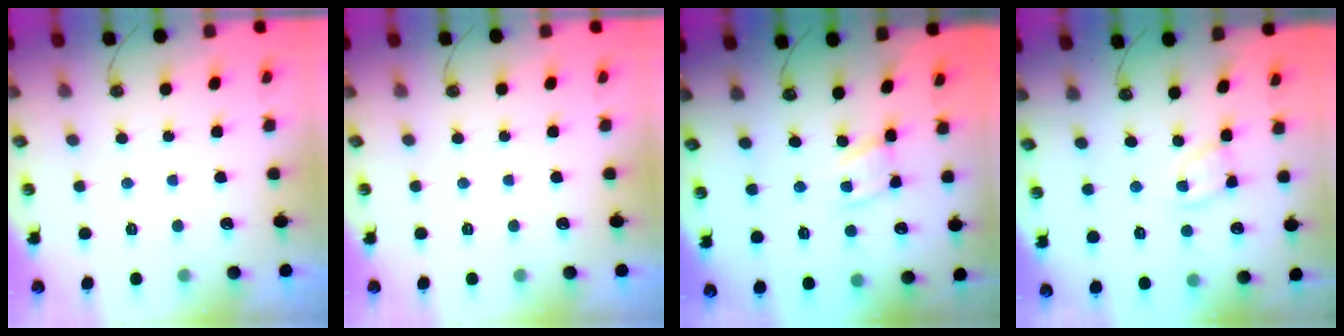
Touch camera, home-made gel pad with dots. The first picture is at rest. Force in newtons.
{"total": 0.0}
{"total": 3.6, "press": 3.6, "slide": 0.2}
{"total": 4.0, "press": 4.0, "slide": 0.2}